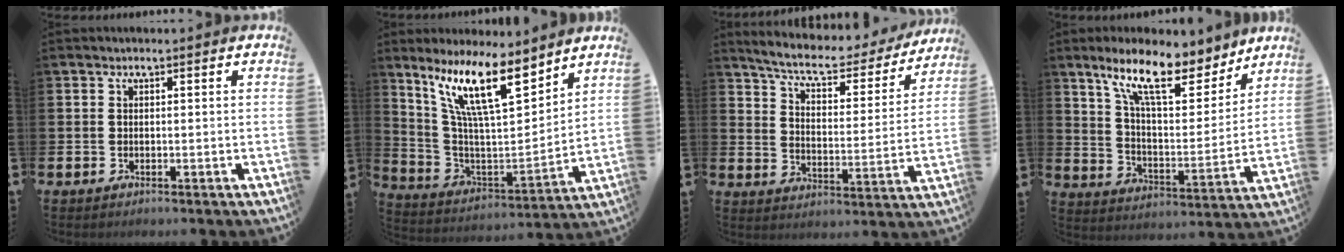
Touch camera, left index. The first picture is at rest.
{"total": 13.5, "force": [9.2, 3.5, 9.2], "torque": [-0.201, -0.041, 0.162]}
{"total": 7.3, "force": [6.6, 1.6, 2.8], "torque": [-0.083, -0.043, 0.108]}
{"total": 13.3, "force": [10.3, 4.3, 7.3], "torque": [-0.159, -0.050, 0.180]}